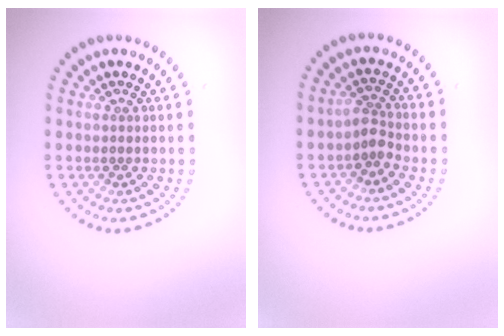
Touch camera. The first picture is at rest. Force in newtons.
{"total": 1.9, "press": 1.4, "slide": 1.2}